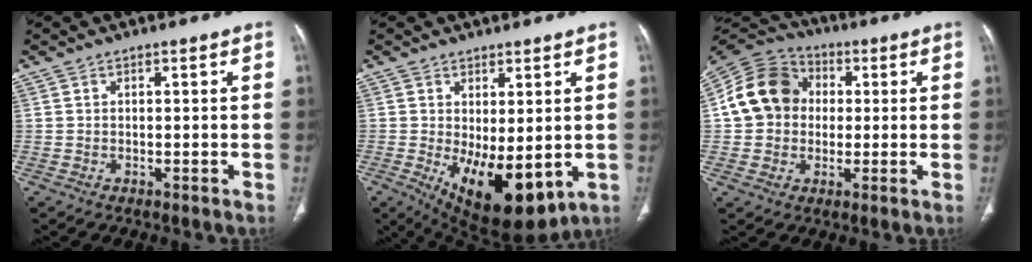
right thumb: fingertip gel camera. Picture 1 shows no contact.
{"total": 13.7, "force": [-2.3, 6.2, 12.0], "torque": [-0.173, -0.024, -0.009]}
{"total": 14.0, "force": [1.2, 12.0, 7.1], "torque": [-0.114, 0.024, 0.012]}